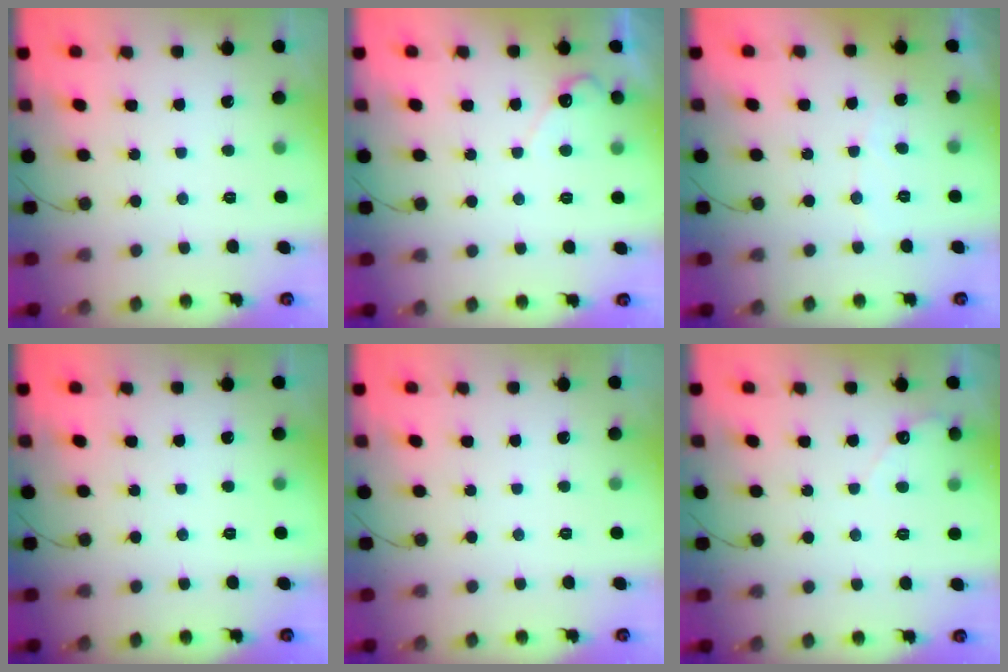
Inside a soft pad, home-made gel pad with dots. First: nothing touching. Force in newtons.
{"total": 4.5, "press": 4.5, "slide": 0.3}
{"total": 2.8, "press": 2.8, "slide": 0.2}
{"total": 0.0}
{"total": 0.0}
{"total": 2.6, "press": 2.6, "slide": 0.2}